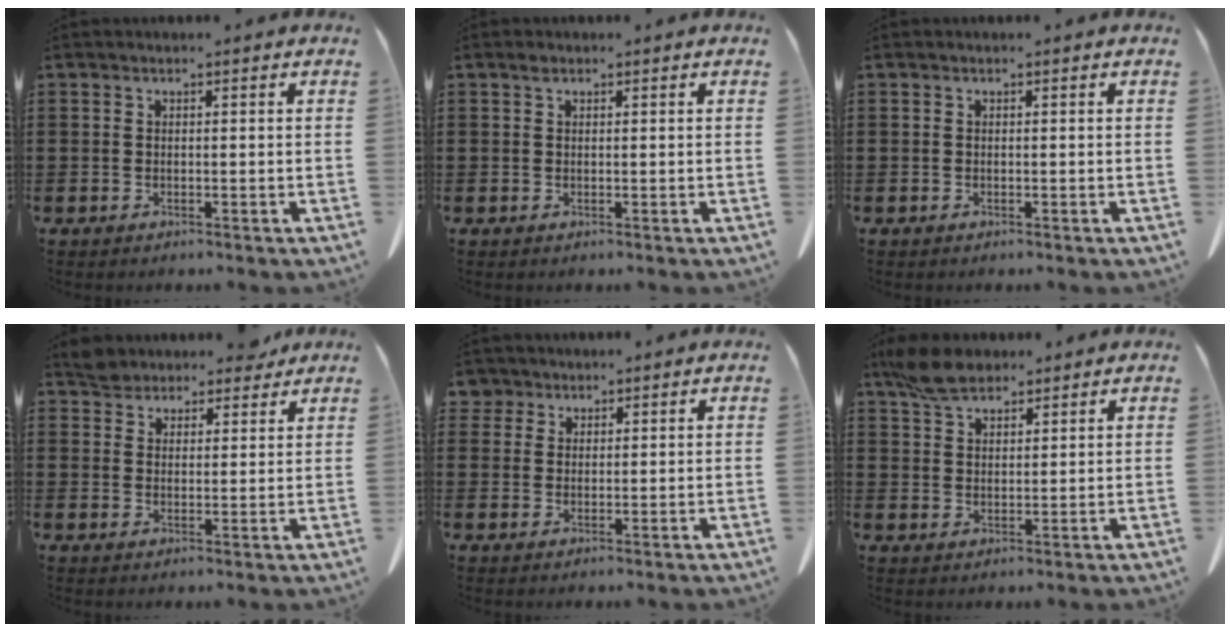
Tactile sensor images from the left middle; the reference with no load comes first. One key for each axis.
{"total": 0.7, "fx": 0.5, "fy": 0.4, "fz": 0.3, "tx": -0.008, "ty": 0.002, "tz": 0.010}
{"total": 0.0}
{"total": 5.2, "fx": 4.9, "fy": 1.7, "fz": 0.7, "tx": -0.024, "ty": -0.010, "tz": 0.095}
{"total": 3.6, "fx": 2.6, "fy": 2.5, "fz": 0.6, "tx": -0.019, "ty": 0.007, "tz": 0.048}
{"total": 5.8, "fx": 4.7, "fy": 2.3, "fz": 2.5, "tx": -0.064, "ty": 0.000, "tz": 0.090}